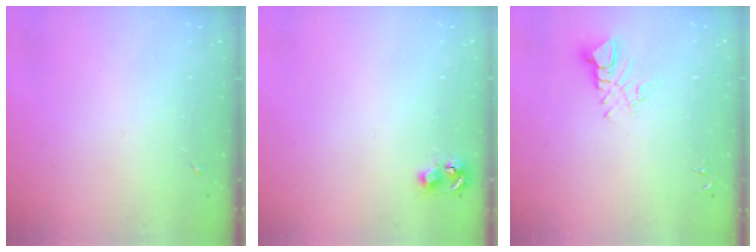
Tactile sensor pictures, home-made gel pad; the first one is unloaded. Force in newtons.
{"total": 5.3, "press": 5.3, "slide": 0.5}
{"total": 7.1, "press": 7.1, "slide": 0.7}